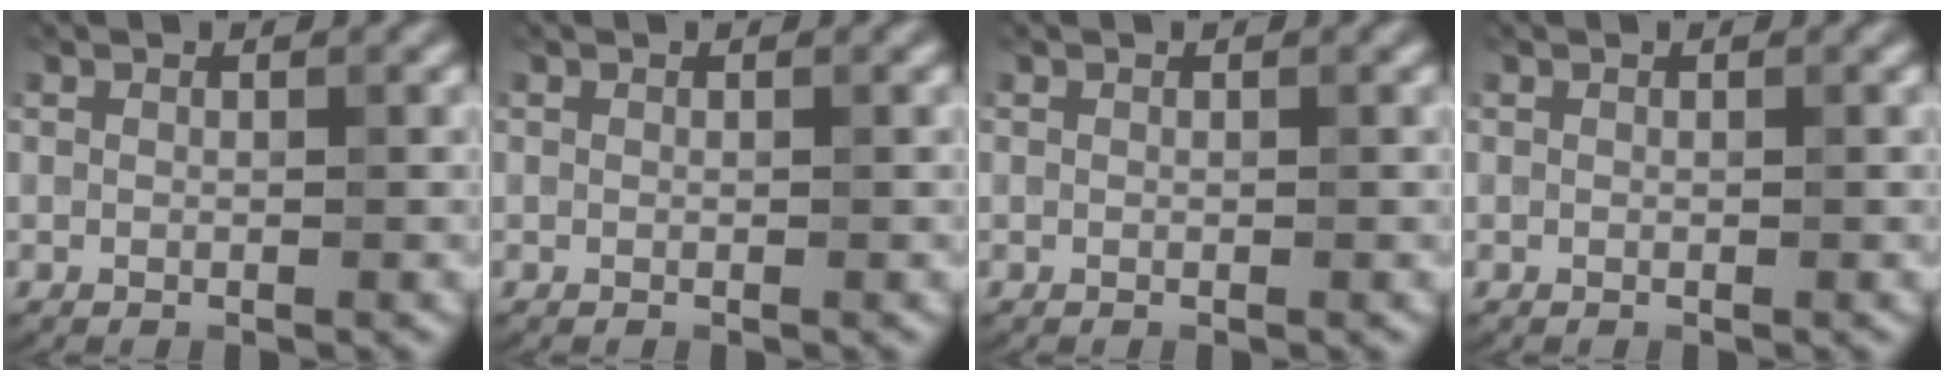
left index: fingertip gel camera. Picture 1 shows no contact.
{"total": 0.0}
{"total": 0.0}
{"total": 0.0}